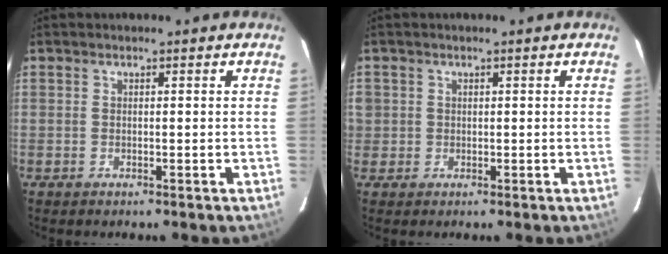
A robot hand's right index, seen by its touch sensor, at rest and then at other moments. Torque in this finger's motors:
{"motor_torque": [1.96, -0.16, 1.05, 0.16]}